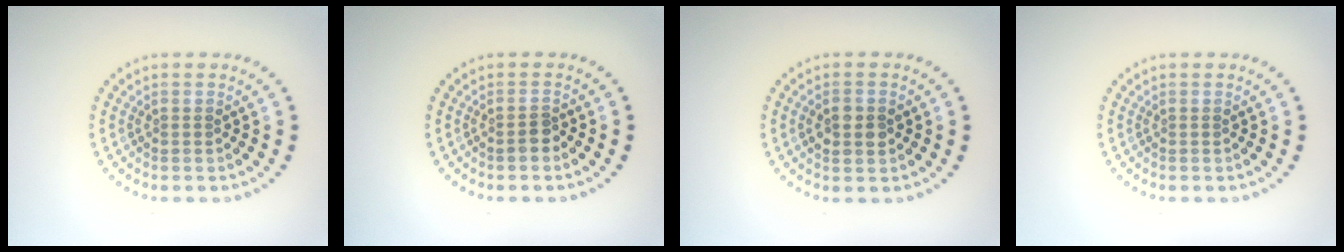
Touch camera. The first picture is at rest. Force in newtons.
{"total": 1.4, "press": 1.1, "slide": 0.8}
{"total": 2.8, "press": 2.8, "slide": 0.1}
{"total": 0.0}